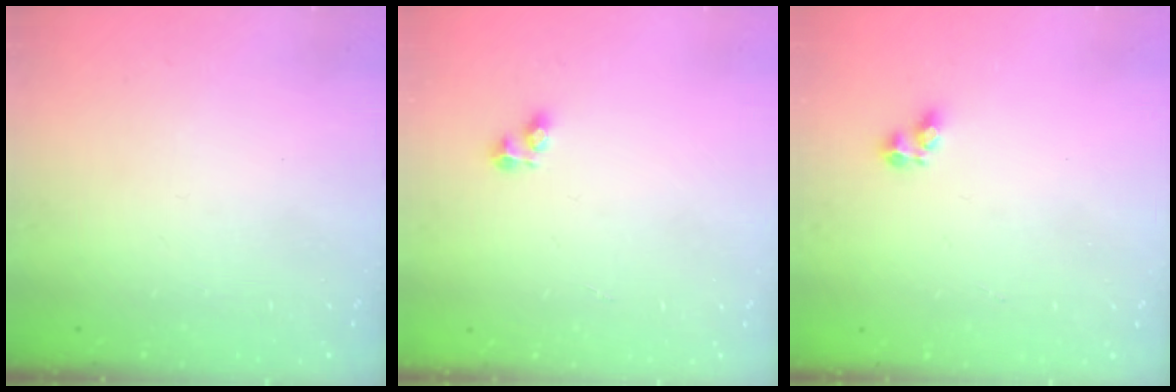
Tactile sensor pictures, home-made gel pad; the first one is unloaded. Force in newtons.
{"total": 2.5, "press": 2.5, "slide": 0.2}
{"total": 3.5, "press": 3.3, "slide": 1.2}